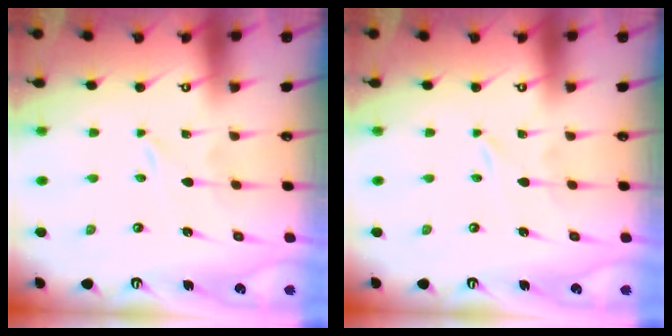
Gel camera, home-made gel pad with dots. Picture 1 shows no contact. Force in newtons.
{"total": 0.0}